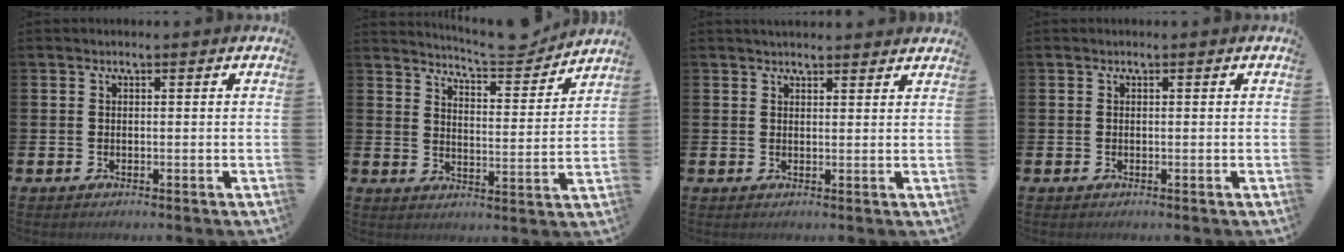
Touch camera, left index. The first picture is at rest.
{"total": 6.3, "force": [6.2, 0.1, 1.2], "torque": [-0.033, -0.044, 0.106]}
{"total": 2.4, "force": [2.3, 0.3, 0.1], "torque": [-0.007, -0.009, 0.043]}
{"total": 0.0}